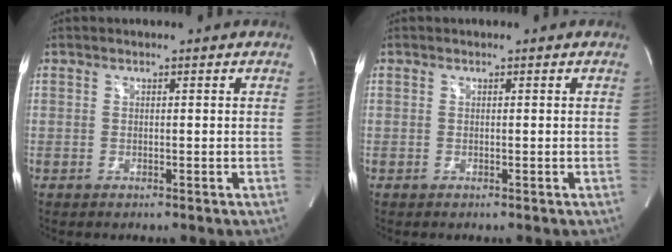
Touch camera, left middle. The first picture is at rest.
{"total": 0.0}